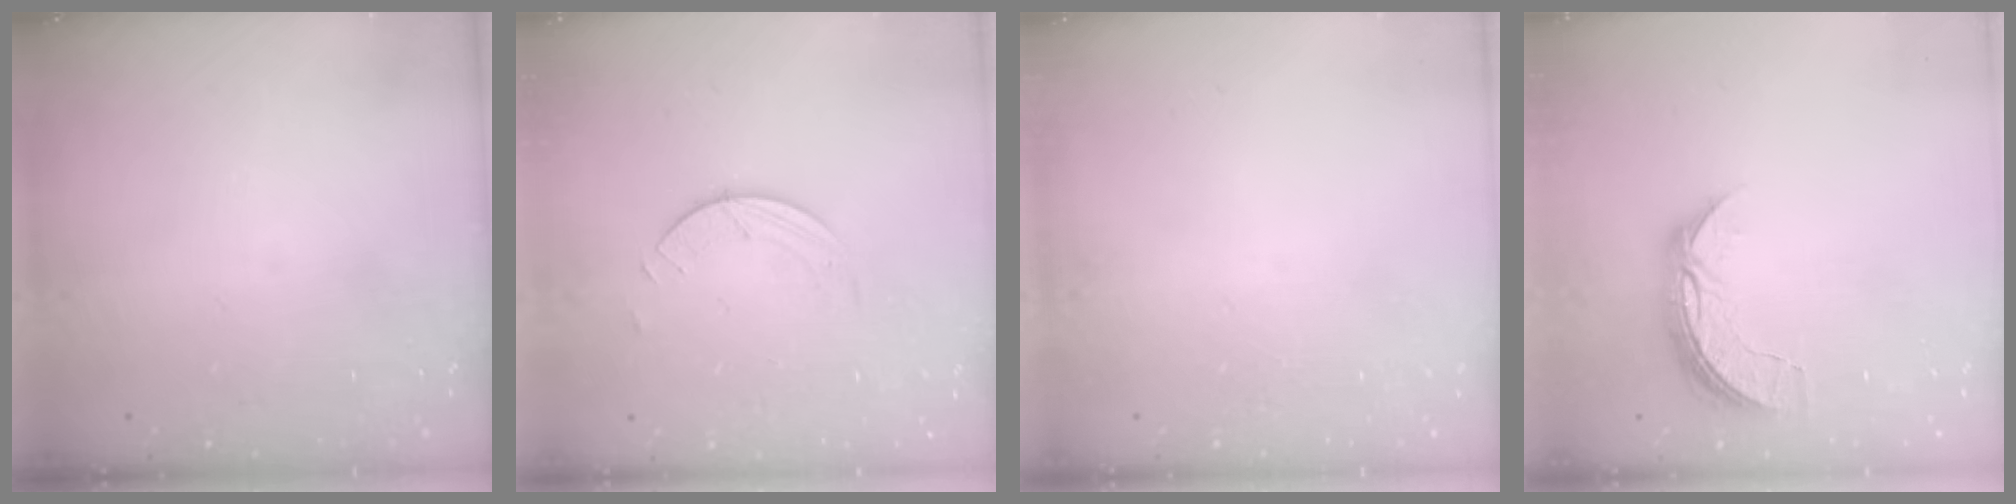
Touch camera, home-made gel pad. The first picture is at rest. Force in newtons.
{"total": 1.5, "press": 1.5, "slide": 0.1}
{"total": 0.0}
{"total": 7.2, "press": 7.2, "slide": 0.6}